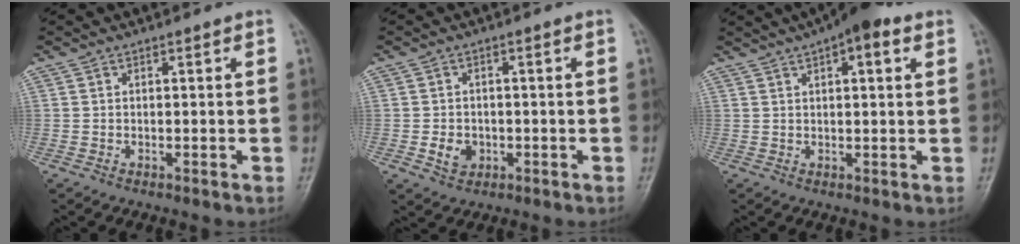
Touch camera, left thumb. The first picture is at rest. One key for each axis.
{"total": 3.8, "fx": -1.0, "fy": 3.1, "fz": 1.9, "tx": -0.021, "ty": 0.002, "tz": -0.012}
{"total": 9.1, "fx": 4.8, "fy": 3.1, "fz": 7.0, "tx": -0.092, "ty": 0.008, "tz": 0.063}